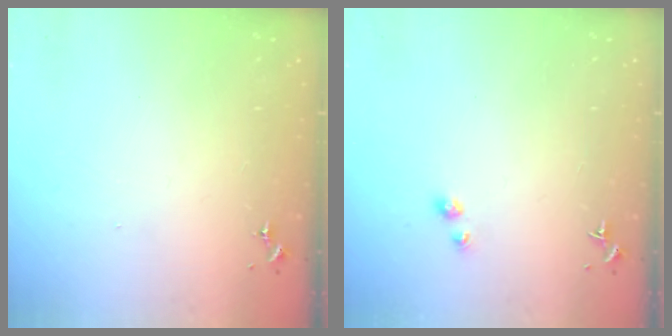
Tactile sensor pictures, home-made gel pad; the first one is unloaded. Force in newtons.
{"total": 2.7, "press": 2.7, "slide": 0.2}